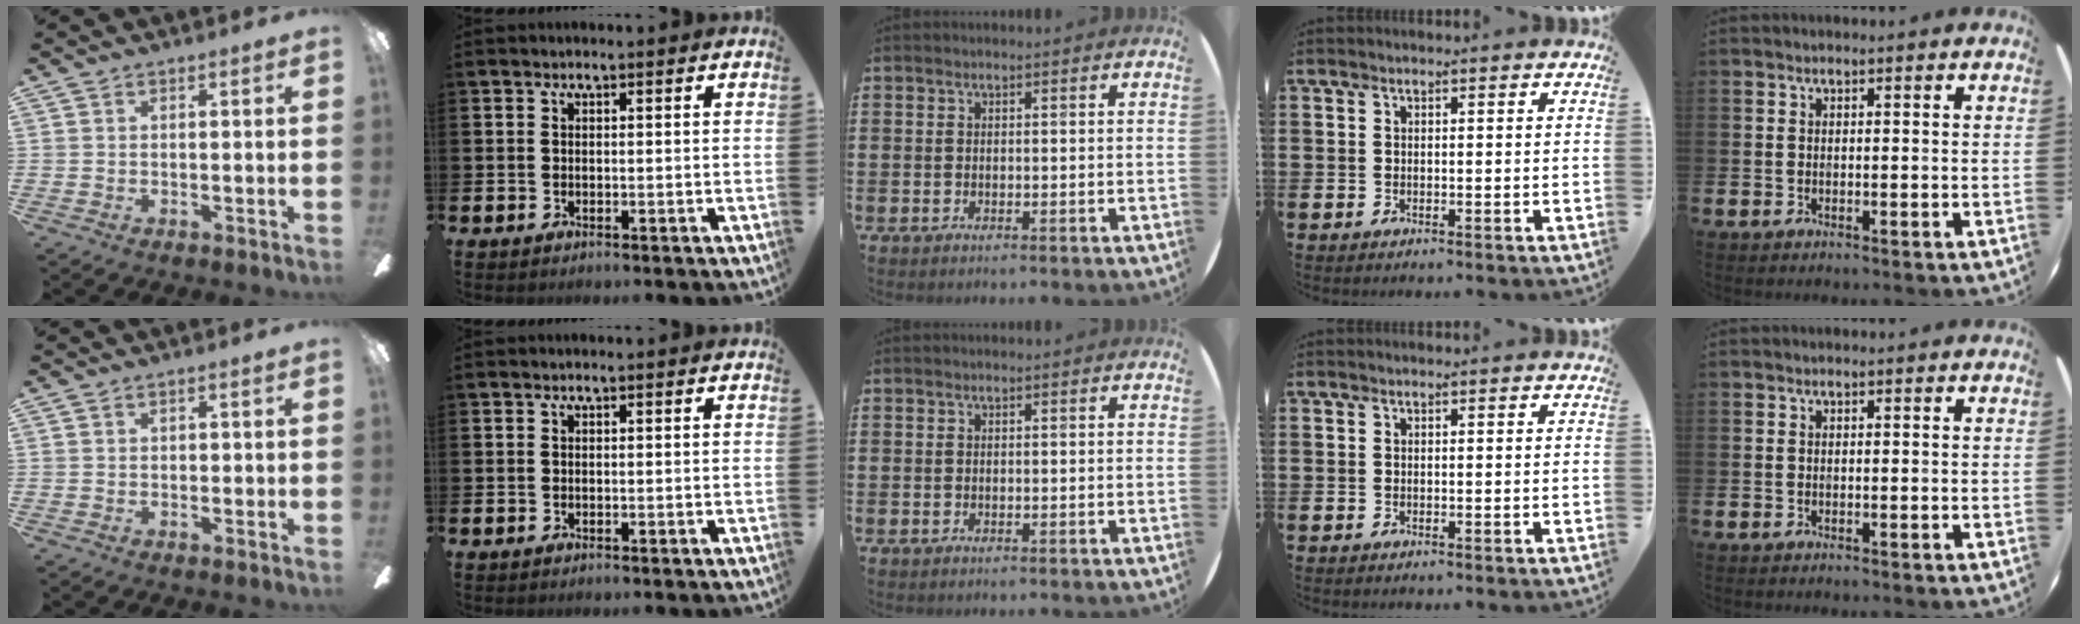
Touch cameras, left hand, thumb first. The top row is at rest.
{"thumb": {"total": 0.6, "force": [-0.1, 0.4, 0.4], "torque": [-0.007, 0.004, -0.003]}}